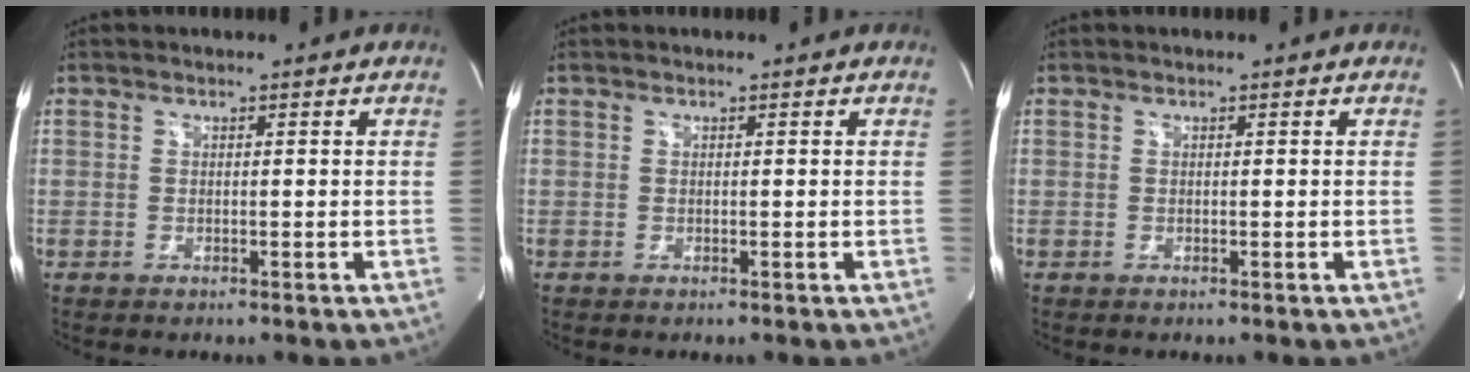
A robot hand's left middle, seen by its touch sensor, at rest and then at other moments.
{"total": 0.0}
{"total": 0.0}